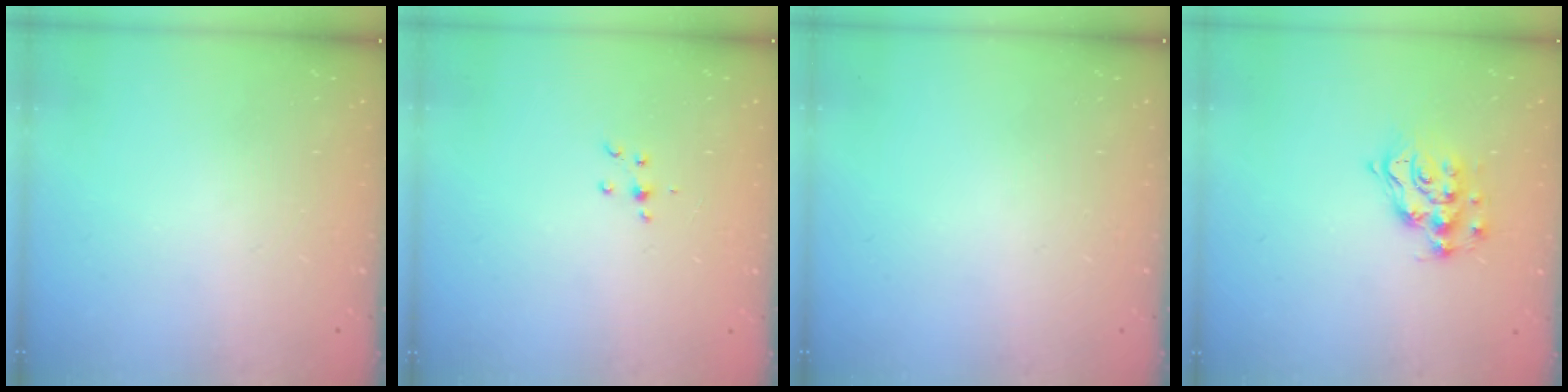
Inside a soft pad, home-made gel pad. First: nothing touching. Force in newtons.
{"total": 3.7, "press": 3.6, "slide": 0.9}
{"total": 0.0}
{"total": 11.6, "press": 11.6, "slide": 0.7}